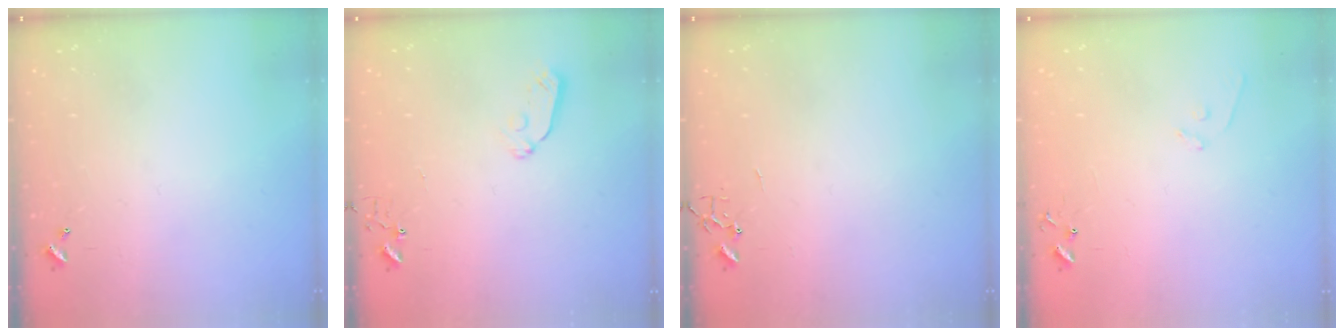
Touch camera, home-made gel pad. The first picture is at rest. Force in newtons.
{"total": 3.7, "press": 3.7, "slide": 0.5}
{"total": 0.0}
{"total": 5.3, "press": 5.3, "slide": 0.4}